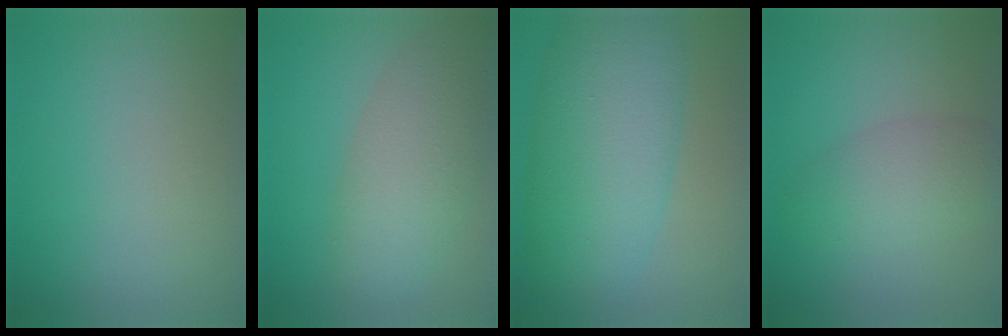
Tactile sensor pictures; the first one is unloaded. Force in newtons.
{"total": 6.3, "press": 6.3, "slide": 0.4}
{"total": 10.1, "press": 10.1, "slide": 0.2}
{"total": 3.8, "press": 3.8, "slide": 0.1}